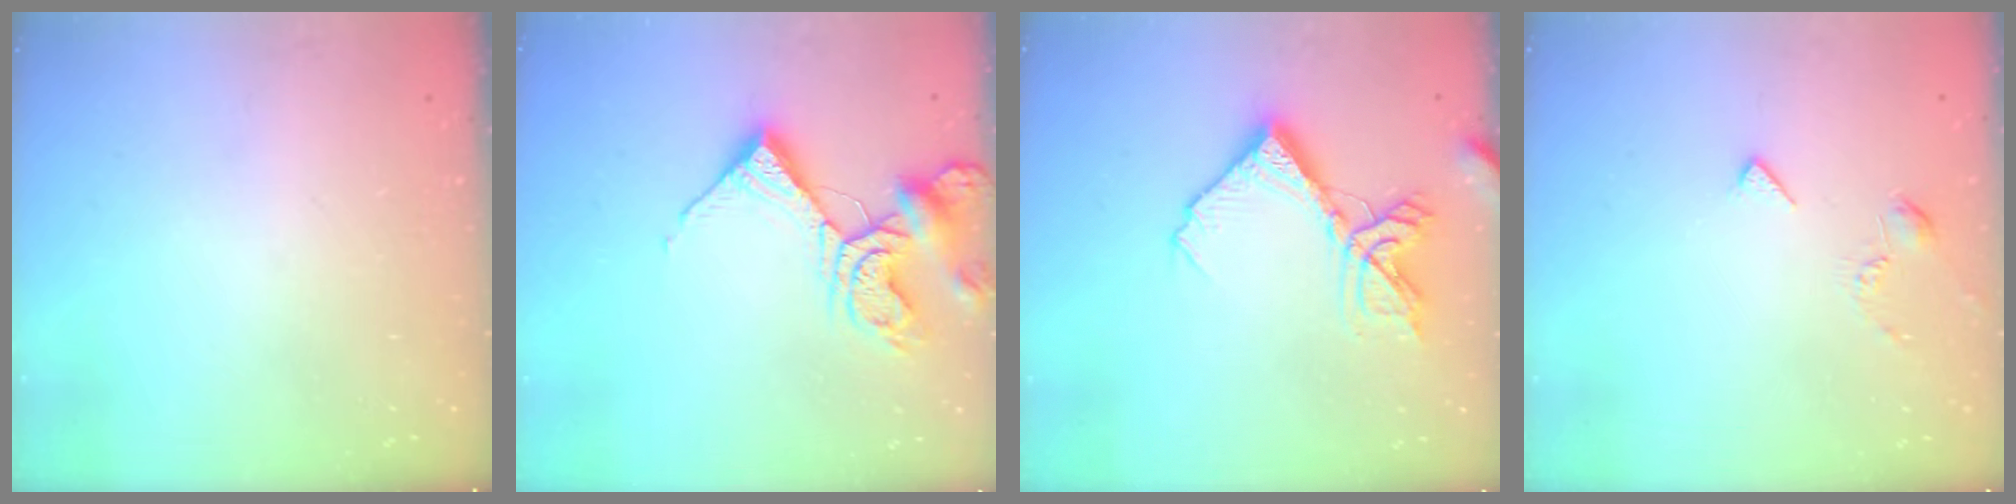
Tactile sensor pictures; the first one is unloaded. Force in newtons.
{"total": 12.0, "press": 11.9, "slide": 1.5}
{"total": 13.0, "press": 13.0, "slide": 0.7}
{"total": 3.0, "press": 2.9, "slide": 0.7}